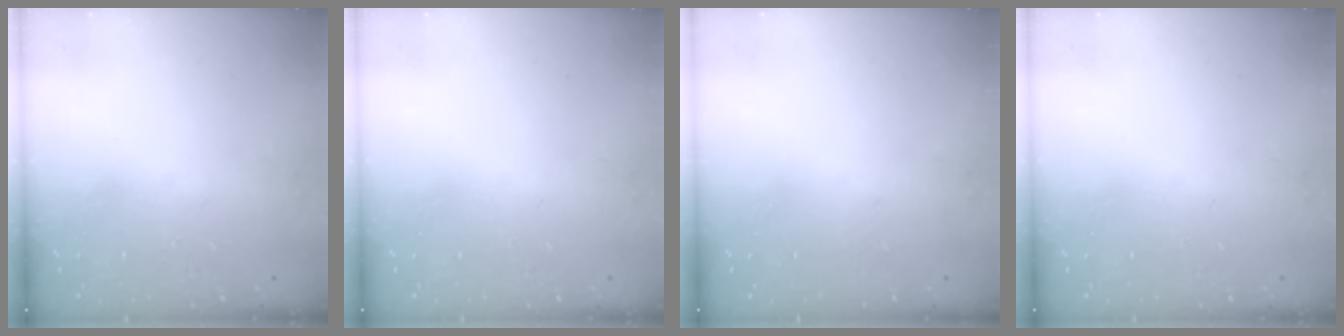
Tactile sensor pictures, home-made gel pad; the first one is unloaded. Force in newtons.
{"total": 0.0}
{"total": 0.0}
{"total": 0.0}